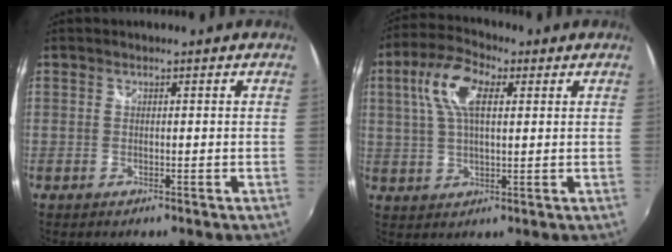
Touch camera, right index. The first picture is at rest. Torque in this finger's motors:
{"motor_torque": [0.56, -0.09, 0.41, 0.15]}